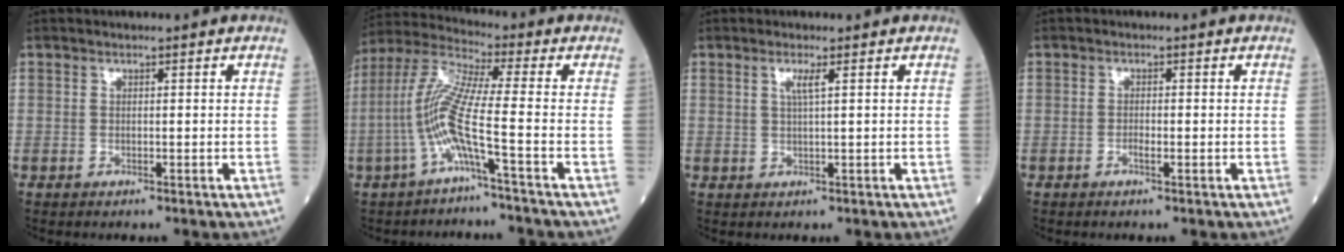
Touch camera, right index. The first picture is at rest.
{"total": 10.0, "force": [-3.2, -0.7, 9.5], "torque": [-0.213, 0.010, -0.074]}
{"total": 1.8, "force": [0.7, -0.2, 1.7], "torque": [-0.036, 0.001, 0.013]}
{"total": 1.4, "force": [-0.5, 0.2, 1.2], "torque": [-0.022, 0.001, -0.011]}